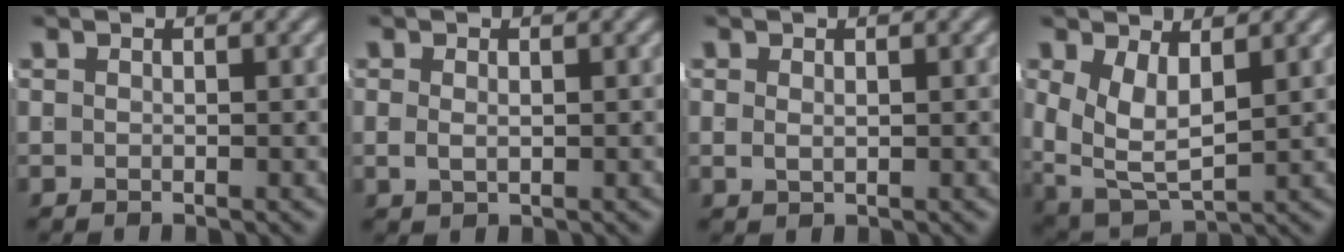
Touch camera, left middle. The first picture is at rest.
{"total": 0.8, "force": [0.2, 0.3, 0.7], "torque": [-0.013, -0.002, 0.011]}
{"total": 0.6, "force": [0.4, 0.0, 0.5], "torque": [-0.004, 0.001, 0.014]}
{"total": 7.9, "force": [-0.2, 6.6, 4.4], "torque": [-0.118, -0.042, 0.010]}